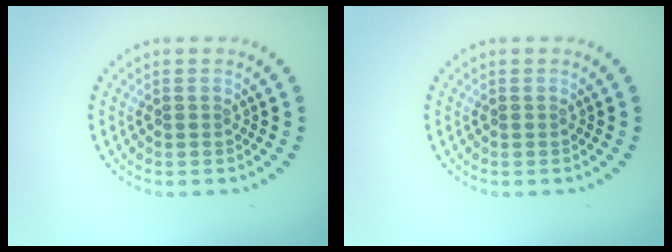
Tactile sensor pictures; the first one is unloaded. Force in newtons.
{"total": 0.0}